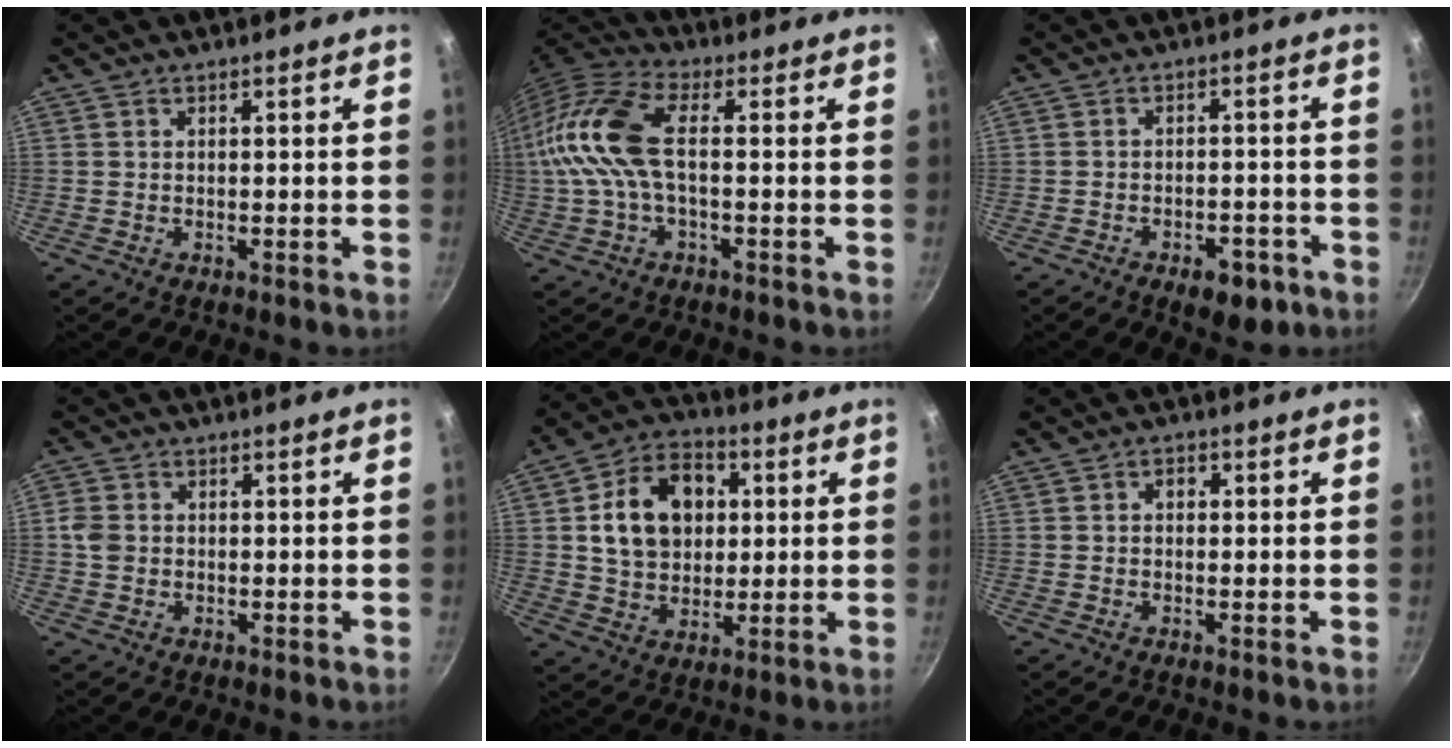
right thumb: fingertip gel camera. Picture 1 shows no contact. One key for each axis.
{"total": 13.2, "fx": 0.3, "fy": 6.1, "fz": 11.7, "tx": -0.259, "ty": 0.024, "tz": -0.012}
{"total": 6.9, "fx": -3.7, "fy": 3.7, "fz": 4.5, "tx": -0.038, "ty": 0.025, "tz": -0.042}
{"total": 3.3, "fx": -0.1, "fy": 2.8, "fz": 1.6, "tx": -0.025, "ty": 0.007, "tz": -0.006}
{"total": 15.3, "fx": 2.8, "fy": 11.5, "fz": 9.7, "tx": -0.131, "ty": 0.013, "tz": 0.043}
{"total": 1.7, "fx": 0.3, "fy": 1.3, "fz": 1.1, "tx": -0.013, "ty": 0.004, "tz": 0.002}